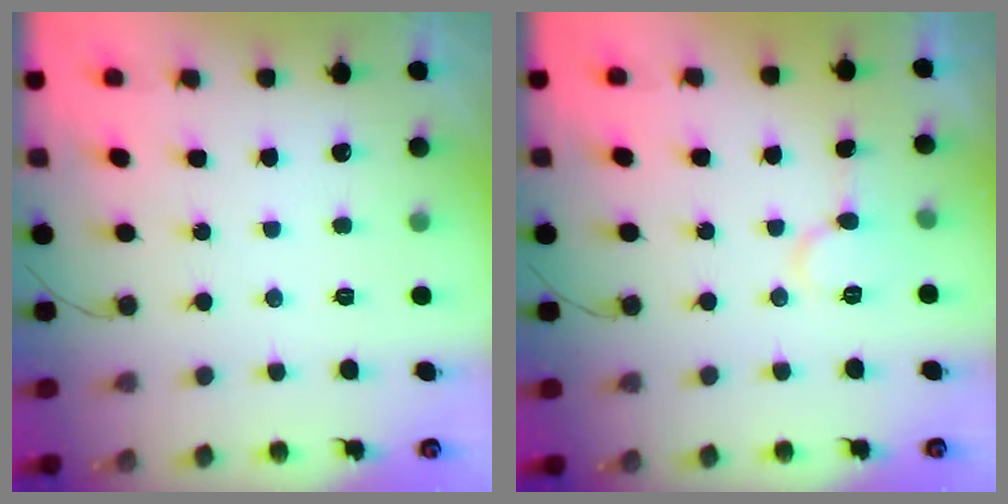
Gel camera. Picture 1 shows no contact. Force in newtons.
{"total": 6.8, "press": 6.8, "slide": 0.3}